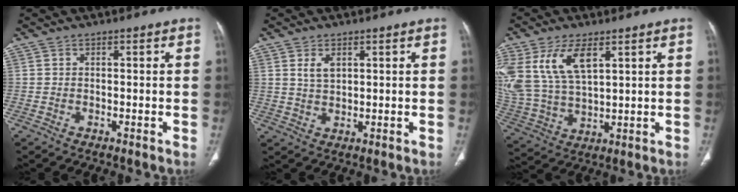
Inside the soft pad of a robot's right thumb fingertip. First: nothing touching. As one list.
[{"total": 3.4, "force": [1.6, 2.0, 2.3], "torque": [-0.039, -0.009, 0.036]}, {"total": 15.6, "force": [6.8, 7.9, 11.6], "torque": [-0.243, -0.017, 0.145]}]